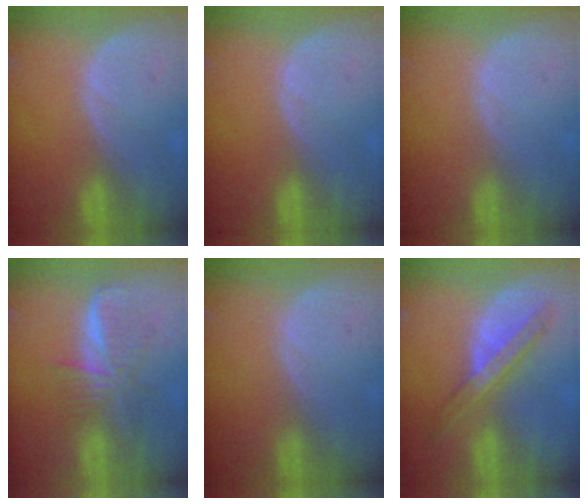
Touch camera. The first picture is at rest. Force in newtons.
{"total": 0.0}
{"total": 0.0}
{"total": 6.0, "press": 5.9, "slide": 0.8}
{"total": 0.0}
{"total": 6.7, "press": 6.3, "slide": 2.2}